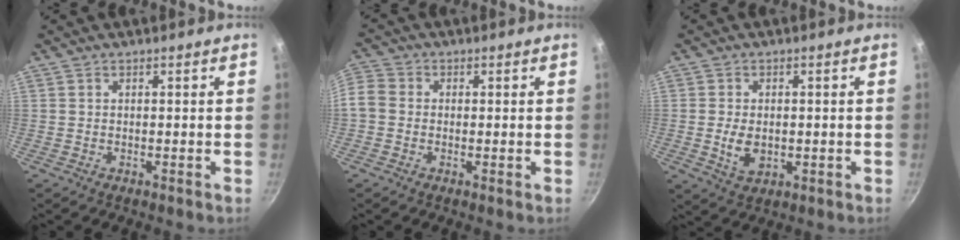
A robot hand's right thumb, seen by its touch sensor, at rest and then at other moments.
{"total": 7.2, "force": [-0.6, 6.3, 3.4], "torque": [-0.077, 0.020, -0.030]}
{"total": 5.5, "force": [-0.5, 3.7, 4.0], "torque": [-0.067, -0.004, -0.003]}